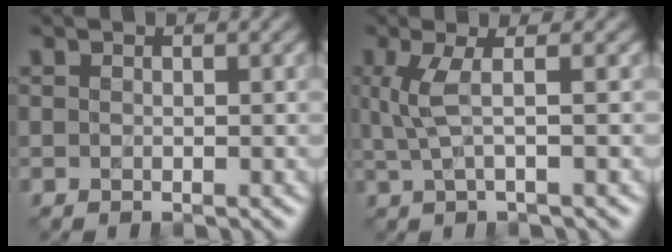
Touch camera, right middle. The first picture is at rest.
{"total": 3.0, "force": [0.5, 0.7, 2.9], "torque": [-0.062, 0.001, 0.012]}